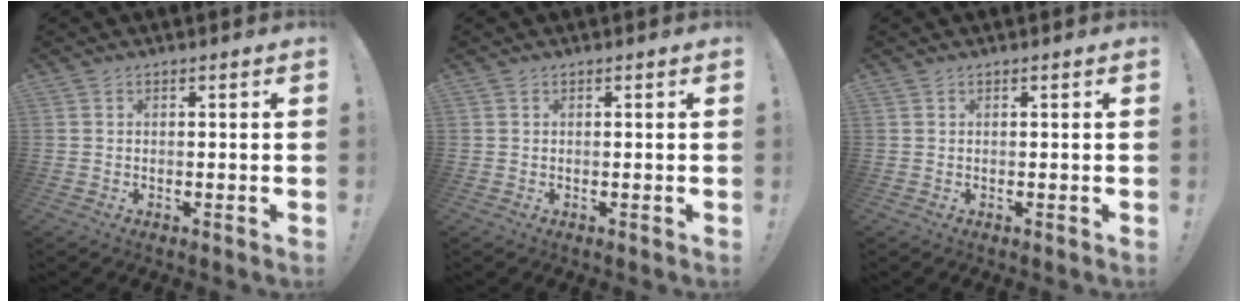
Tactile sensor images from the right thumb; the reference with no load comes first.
{"total": 0.0}
{"total": 0.0}